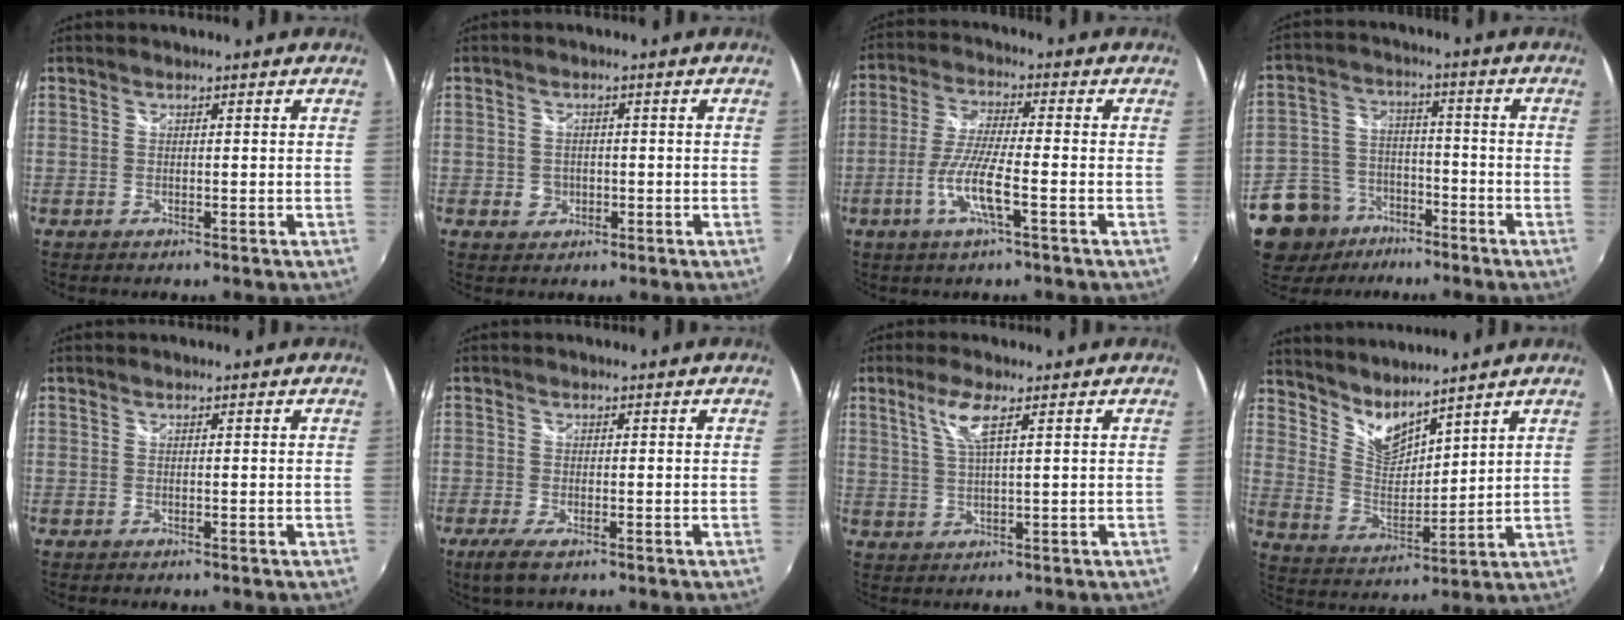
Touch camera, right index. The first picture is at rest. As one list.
[{"total": 3.1, "force": [-0.7, 2.8, 0.9], "torque": [-0.019, 0.001, -0.009]}, {"total": 8.4, "force": [-3.3, 0.7, 7.7], "torque": [-0.161, -0.006, -0.065]}, {"total": 13.2, "force": [-7.9, 9.8, 4.0], "torque": [-0.117, 0.023, -0.124]}, {"total": 0.0}, {"total": 4.0, "force": [-2.2, 1.3, 3.1], "torque": [-0.070, -0.014, -0.037]}, {"total": 5.0, "force": [2.4, 0.5, 4.4], "torque": [-0.090, 0.001, 0.049]}, {"total": 8.3, "force": [7.4, 2.1, 3.1], "torque": [-0.058, -0.010, 0.145]}]